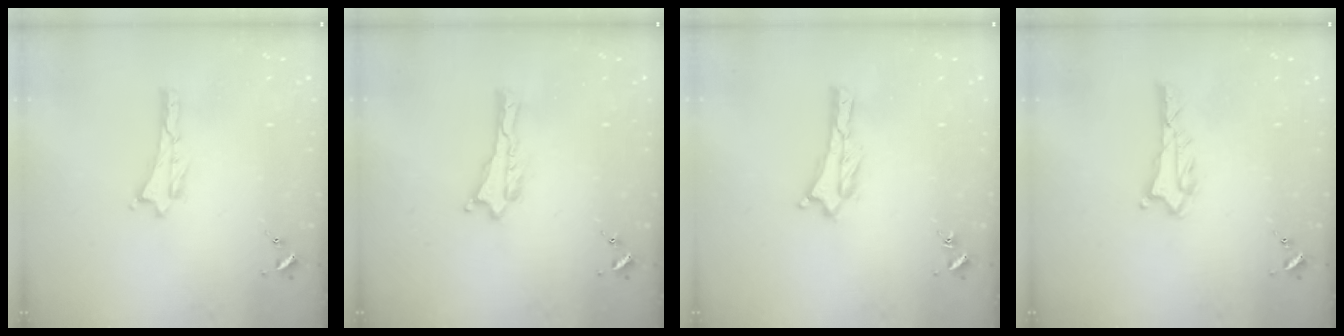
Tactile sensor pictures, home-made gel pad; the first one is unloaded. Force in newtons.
{"total": 0.0}
{"total": 0.0}
{"total": 0.7, "press": 0.7, "slide": 0.1}